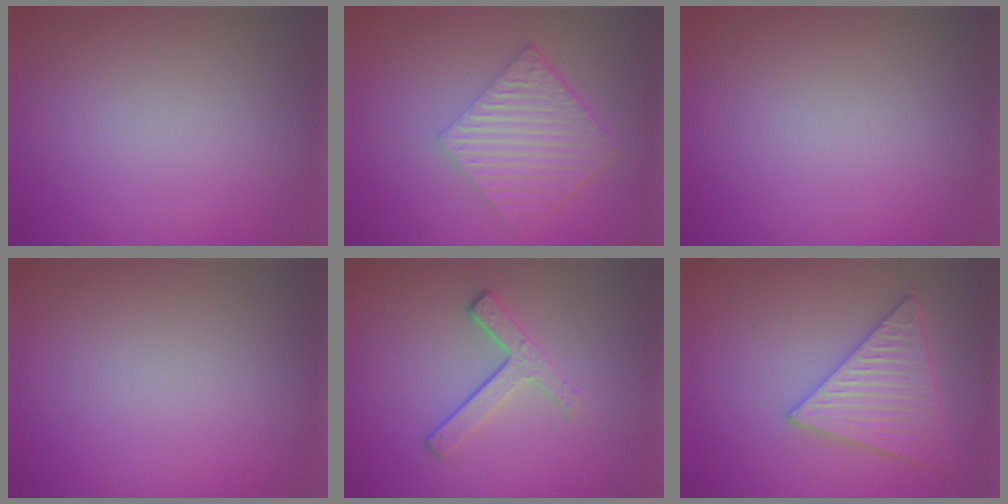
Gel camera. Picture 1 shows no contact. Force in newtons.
{"total": 6.0, "press": 4.2, "slide": 4.2}
{"total": 0.0}
{"total": 0.0}
{"total": 3.4, "press": 2.3, "slide": 2.5}
{"total": 5.4, "press": 4.9, "slide": 2.4}